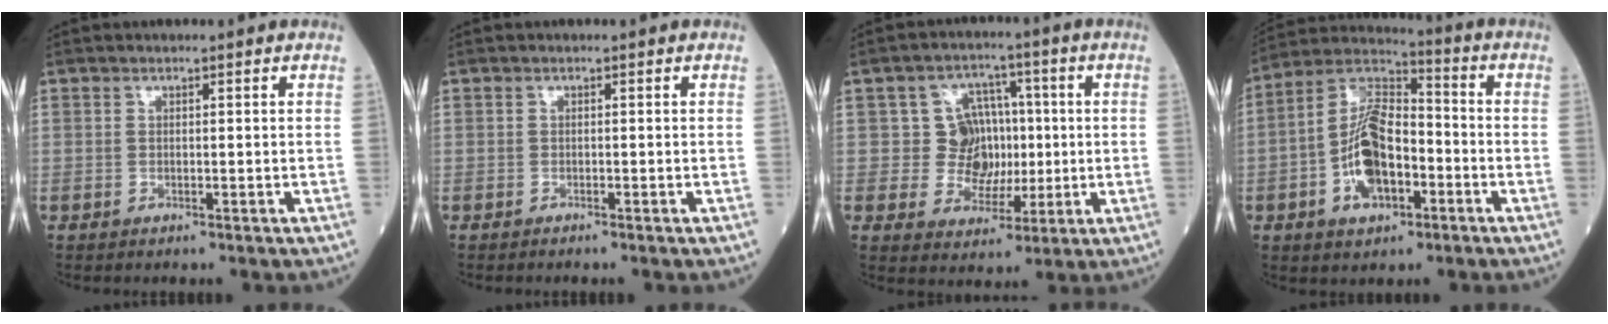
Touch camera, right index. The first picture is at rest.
{"total": 0.7, "force": [-0.6, -0.1, 0.3], "torque": [-0.003, 0.000, -0.011]}
{"total": 7.6, "force": [0.5, 7.1, 2.6], "torque": [-0.030, 0.026, 0.014]}
{"total": 12.7, "force": [-3.4, 6.2, 10.6], "torque": [-0.213, 0.020, -0.064]}